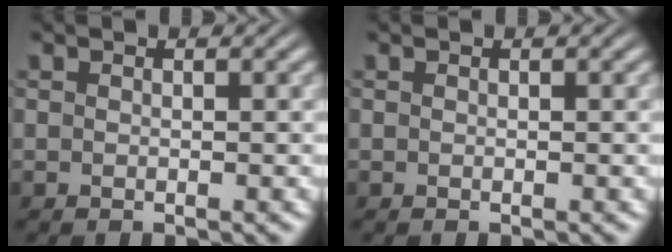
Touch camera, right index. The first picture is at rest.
{"total": 0.0}